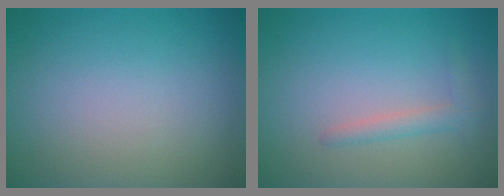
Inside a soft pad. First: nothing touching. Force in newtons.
{"total": 1.6, "press": 1.6, "slide": 0.1}